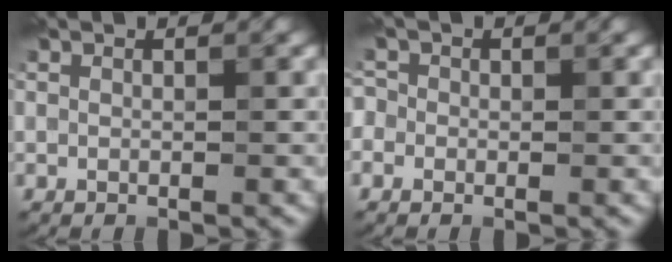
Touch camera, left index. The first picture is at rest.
{"total": 1.6, "force": [0.1, 1.5, 0.5], "torque": [0.001, 0.007, -0.017]}